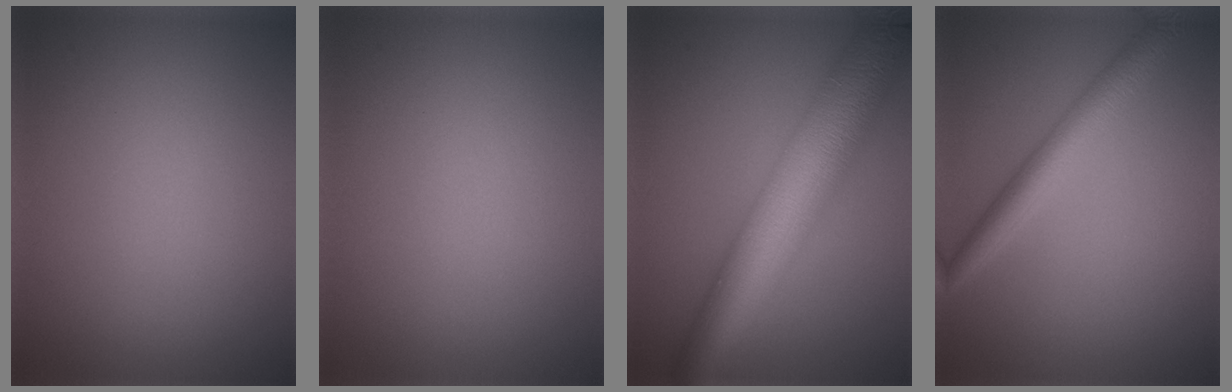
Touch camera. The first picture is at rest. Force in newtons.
{"total": 0.0}
{"total": 11.4, "press": 11.4, "slide": 0.3}
{"total": 3.9, "press": 3.8, "slide": 0.1}